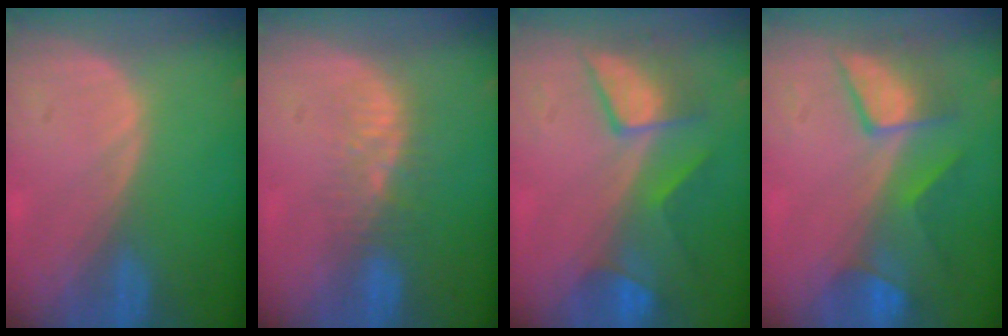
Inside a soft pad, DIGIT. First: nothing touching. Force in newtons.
{"total": 4.9, "press": 4.3, "slide": 2.2}
{"total": 7.5, "press": 7.2, "slide": 2.0}
{"total": 7.5, "press": 7.2, "slide": 2.0}